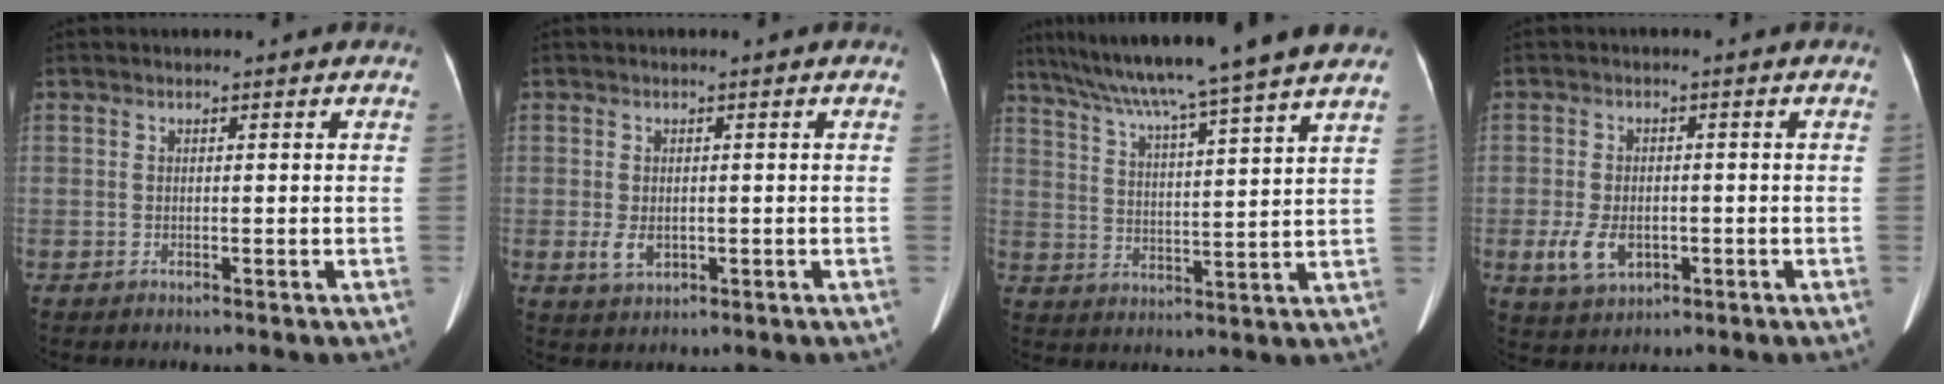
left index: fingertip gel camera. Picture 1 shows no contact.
{"total": 2.9, "force": [-1.9, 1.7, 1.4], "torque": [-0.031, -0.007, -0.025]}
{"total": 17.6, "force": [14.6, -2.3, 9.4], "torque": [-0.163, 0.000, 0.209]}
{"total": 5.7, "force": [-3.1, 3.5, 3.3], "torque": [-0.071, -0.007, -0.044]}